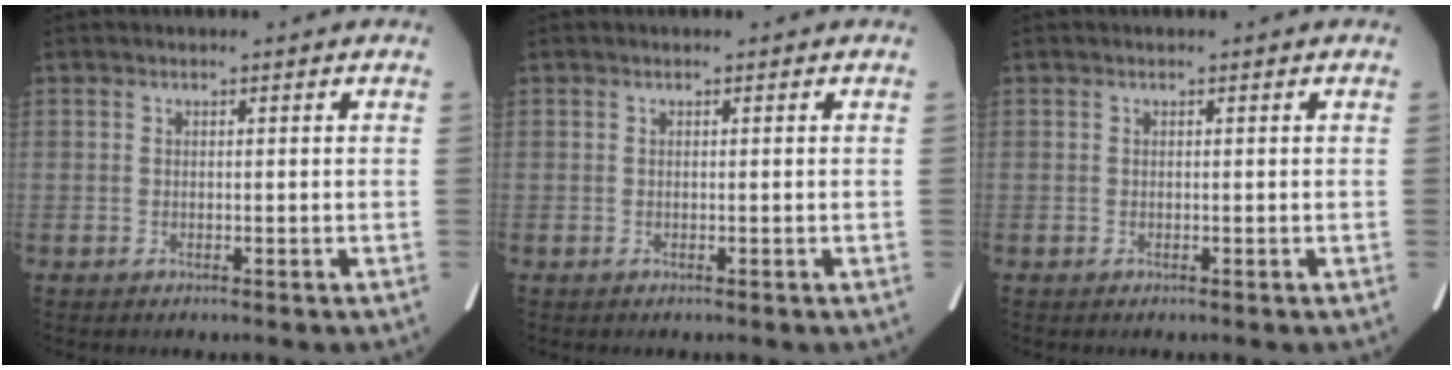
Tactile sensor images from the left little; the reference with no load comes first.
{"total": 0.0}
{"total": 0.0}